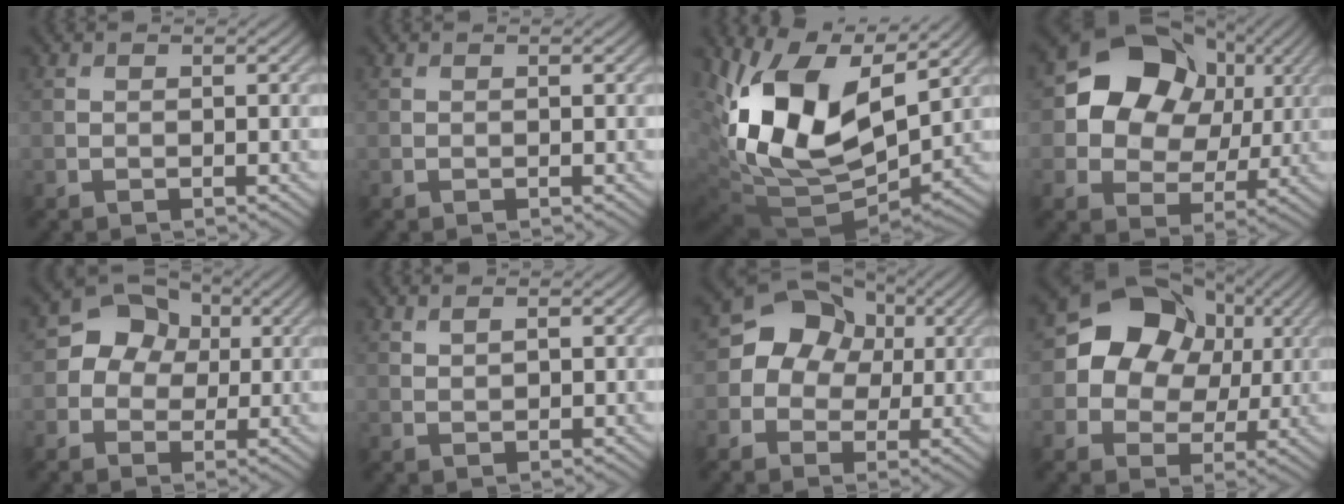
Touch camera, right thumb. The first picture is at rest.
{"total": 0.0}
{"total": 16.9, "force": [4.2, 10.0, 12.9], "torque": [-0.289, -0.007, 0.086]}
{"total": 12.2, "force": [3.0, 9.9, 6.5], "torque": [-0.113, 0.006, 0.039]}
{"total": 6.9, "force": [0.7, 6.2, 2.9], "torque": [-0.046, 0.024, -0.014]}
{"total": 0.9, "force": [0.6, 0.2, 0.6], "torque": [-0.017, 0.001, 0.015]}
{"total": 7.7, "force": [0.8, 6.8, 3.5], "torque": [-0.058, 0.015, -0.005]}
{"total": 10.7, "force": [2.3, 8.8, 5.6], "torque": [-0.097, 0.000, 0.024]}